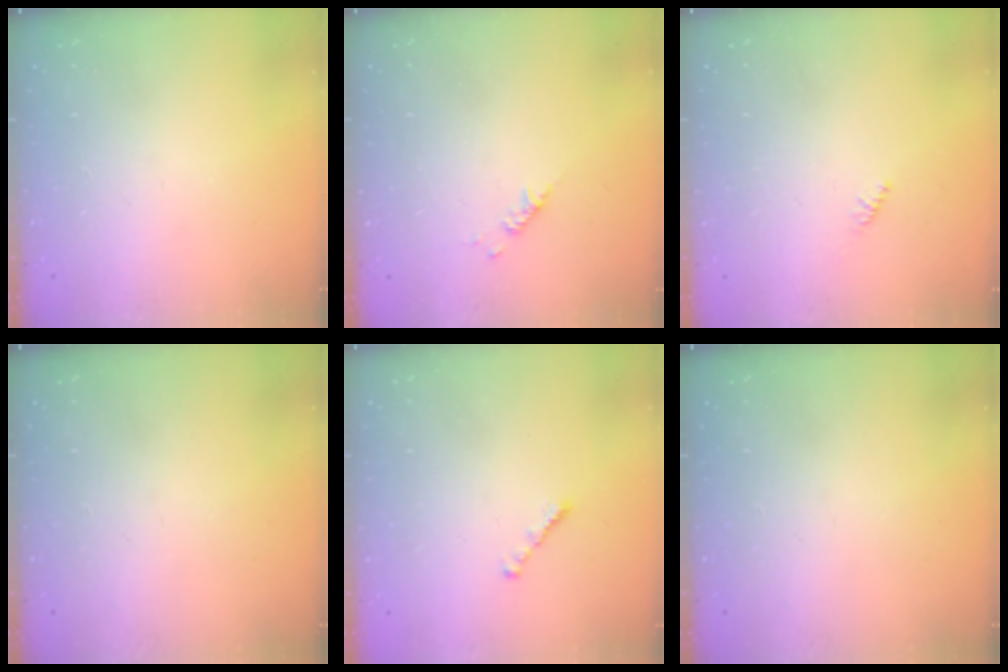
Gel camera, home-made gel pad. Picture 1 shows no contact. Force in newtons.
{"total": 2.9, "press": 2.9, "slide": 0.6}
{"total": 1.6, "press": 1.5, "slide": 0.4}
{"total": 0.0}
{"total": 1.3, "press": 1.2, "slide": 0.5}
{"total": 0.0}